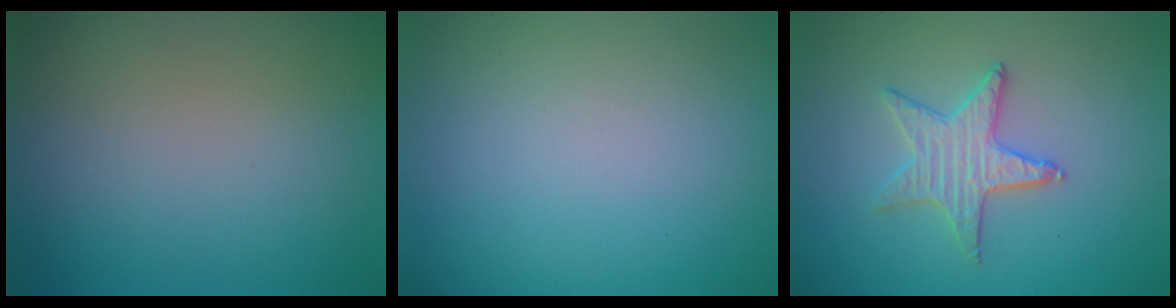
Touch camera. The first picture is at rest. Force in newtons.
{"total": 0.0}
{"total": 2.4, "press": 2.4, "slide": 0.2}